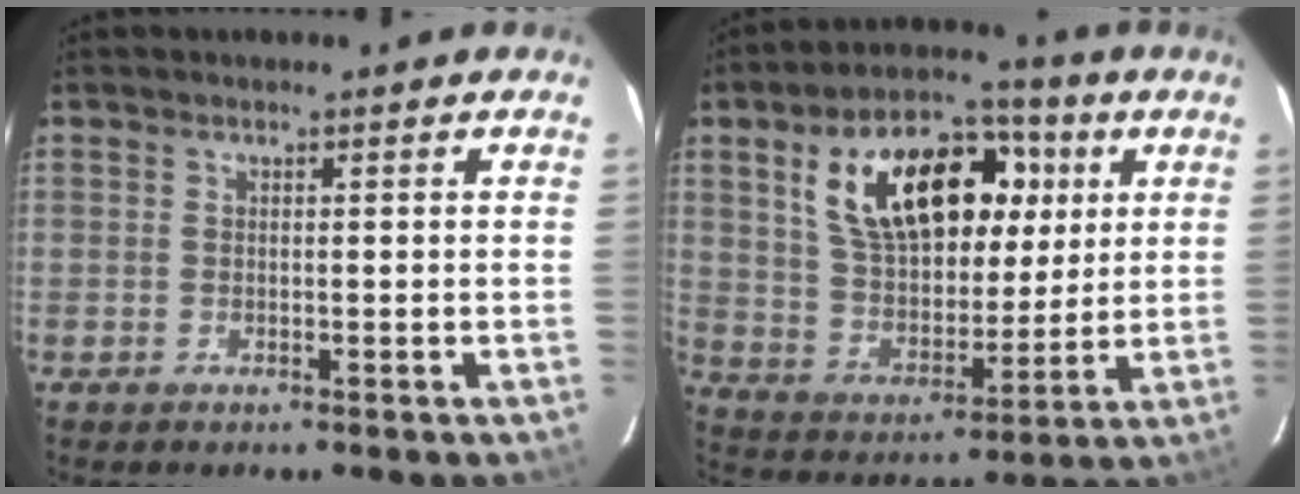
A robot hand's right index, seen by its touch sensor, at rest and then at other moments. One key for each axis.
{"total": 20.9, "fx": 7.2, "fy": 11.6, "fz": 15.9, "tx": -0.293, "ty": 0.035, "tz": 0.131}